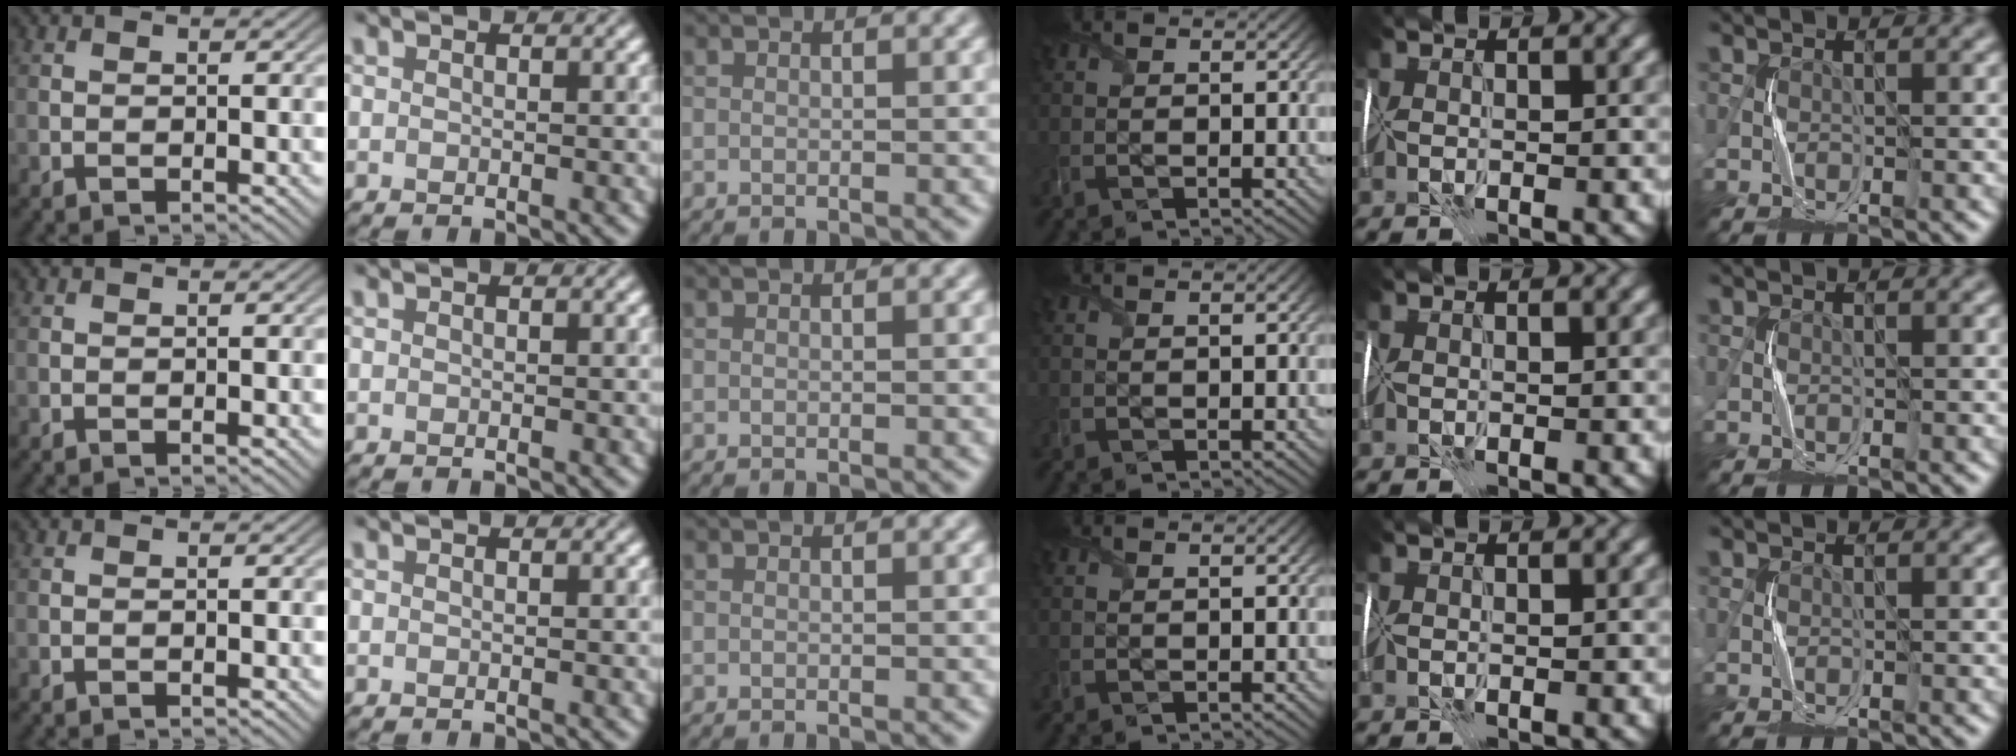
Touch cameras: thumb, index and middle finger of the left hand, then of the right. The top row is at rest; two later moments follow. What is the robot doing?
{"motion": "wrap", "object": "plastic wrap"}